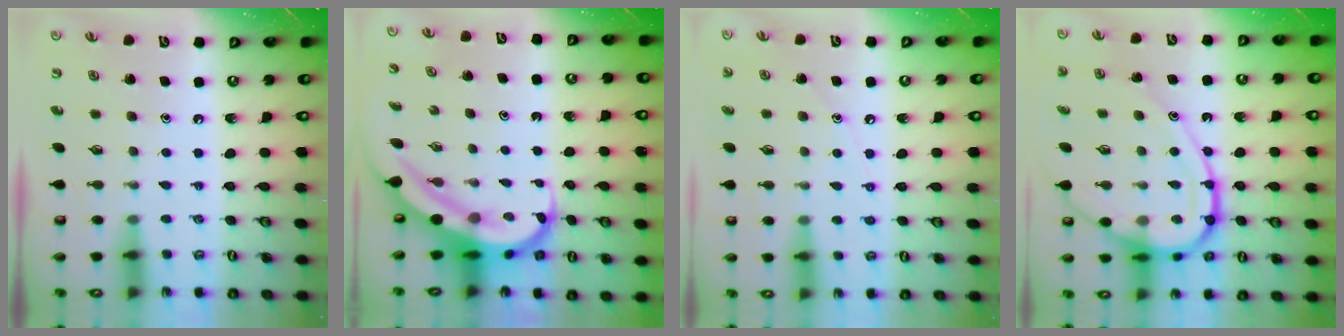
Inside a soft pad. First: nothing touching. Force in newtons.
{"total": 8.2, "press": 8.0, "slide": 1.7}
{"total": 5.0, "press": 4.9, "slide": 0.6}
{"total": 16.8, "press": 16.7, "slide": 1.6}